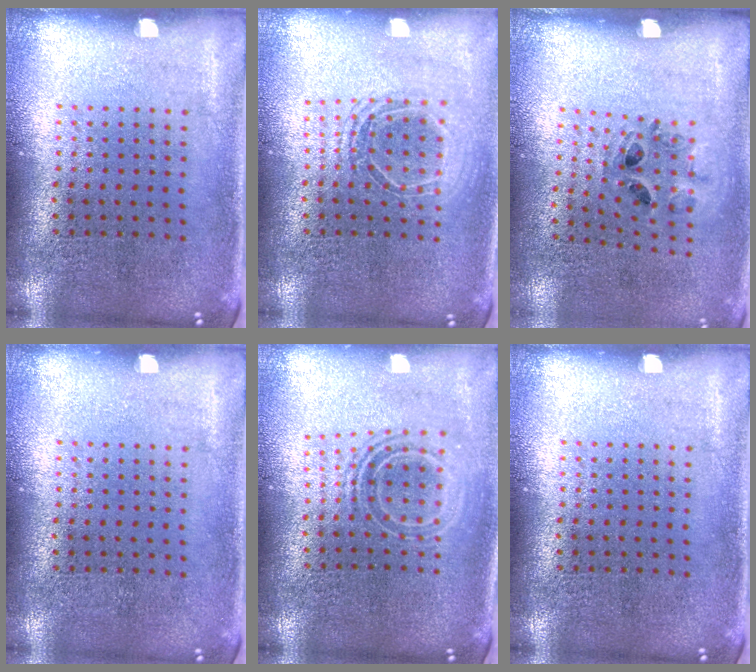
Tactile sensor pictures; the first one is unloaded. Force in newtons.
{"total": 1.6, "press": 1.3, "slide": 0.8}
{"total": 0.9, "press": 0.8, "slide": 0.5}
{"total": 0.0}
{"total": 1.7, "press": 1.3, "slide": 1.1}
{"total": 0.0}